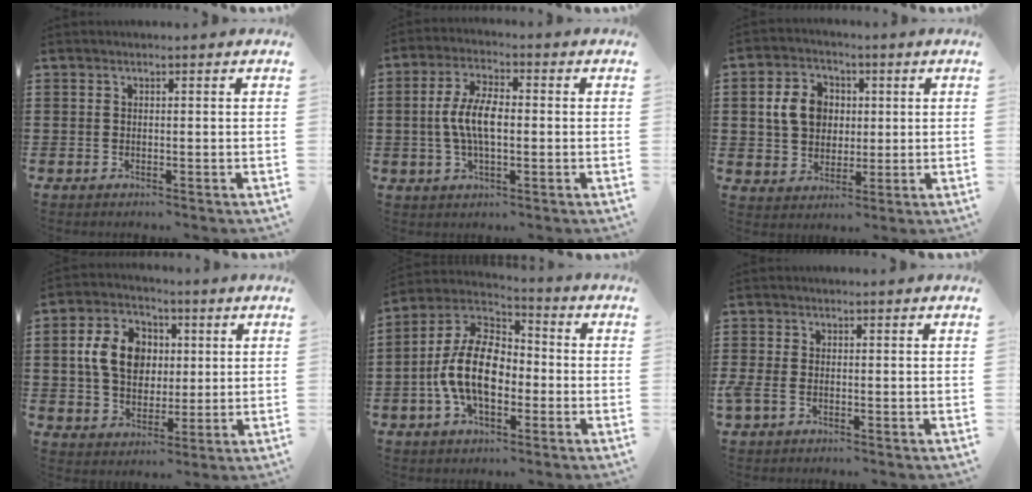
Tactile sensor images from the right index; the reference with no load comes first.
{"total": 7.2, "force": [-0.5, 3.0, 6.5], "torque": [-0.144, -0.001, -0.016]}
{"total": 7.3, "force": [1.1, 6.1, 3.9], "torque": [-0.103, 0.013, 0.013]}
{"total": 9.3, "force": [1.4, 7.2, 5.6], "torque": [-0.136, 0.014, 0.017]}
{"total": 12.3, "force": [-2.2, 6.8, 10.1], "torque": [-0.239, 0.001, -0.047]}
{"total": 1.7, "force": [-0.7, 0.8, 1.3], "torque": [-0.035, -0.007, -0.015]}